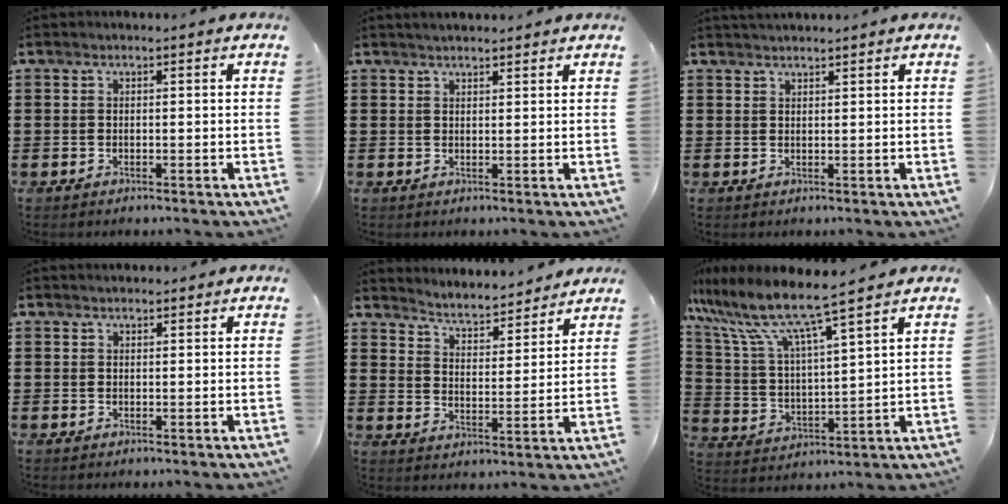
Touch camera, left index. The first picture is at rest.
{"total": 1.6, "force": [1.6, 0.3, 0.3], "torque": [-0.007, 0.003, 0.031]}
{"total": 1.3, "force": [1.3, 0.0, 0.2], "torque": [-0.005, -0.001, 0.025]}
{"total": 1.1, "force": [1.0, 0.4, 0.0], "torque": [-0.002, 0.003, 0.020]}
{"total": 4.0, "force": [4.0, 0.1, 0.4], "torque": [-0.030, -0.035, 0.062]}
{"total": 8.4, "force": [7.3, 0.0, 4.1], "torque": [-0.114, -0.048, 0.120]}